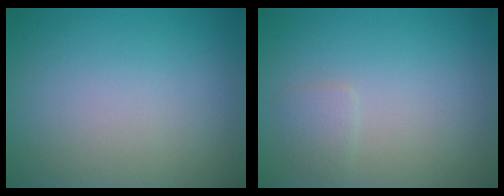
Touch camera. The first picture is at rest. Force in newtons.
{"total": 1.0, "press": 1.0, "slide": 0.0}